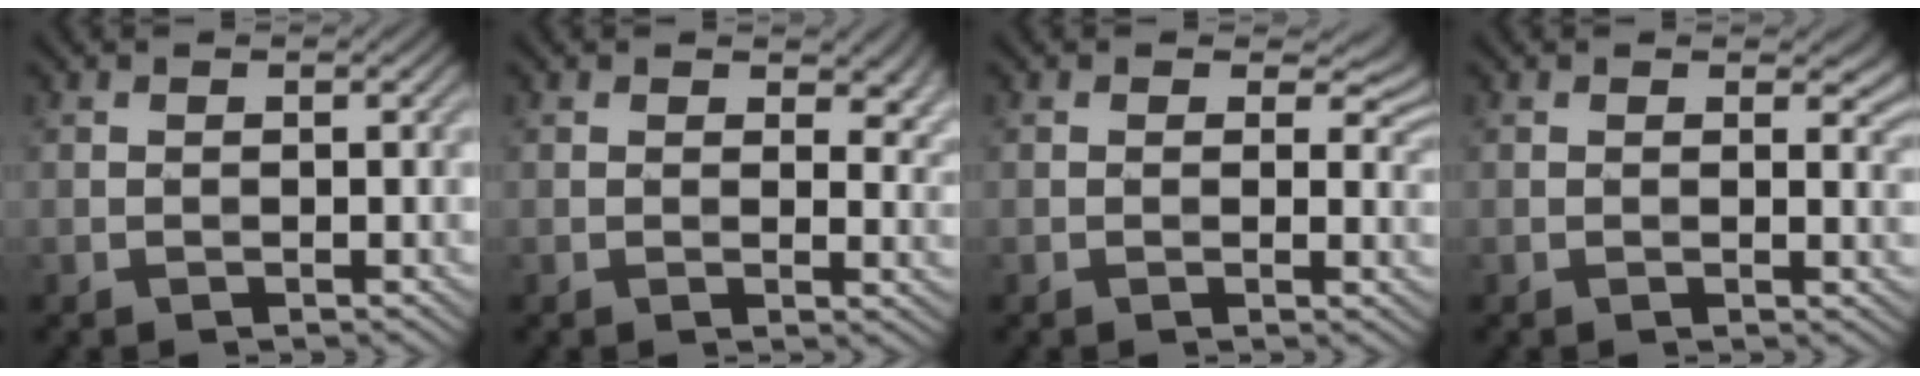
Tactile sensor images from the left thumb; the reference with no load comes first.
{"total": 5.8, "force": [2.9, 3.2, 3.9], "torque": [-0.057, -0.007, 0.045]}
{"total": 4.1, "force": [2.0, 2.5, 2.6], "torque": [-0.035, -0.005, 0.021]}
{"total": 3.6, "force": [1.8, 1.9, 2.4], "torque": [-0.031, -0.005, 0.025]}